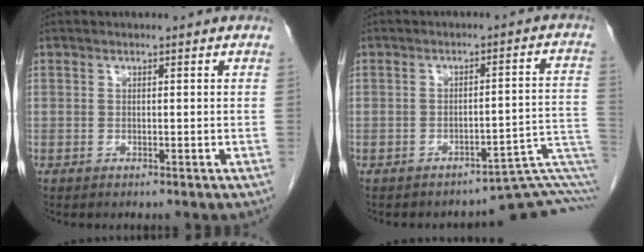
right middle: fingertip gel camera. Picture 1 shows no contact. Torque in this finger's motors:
{"motor_torque": [1.11, -1.04, 0.11, -0.02]}